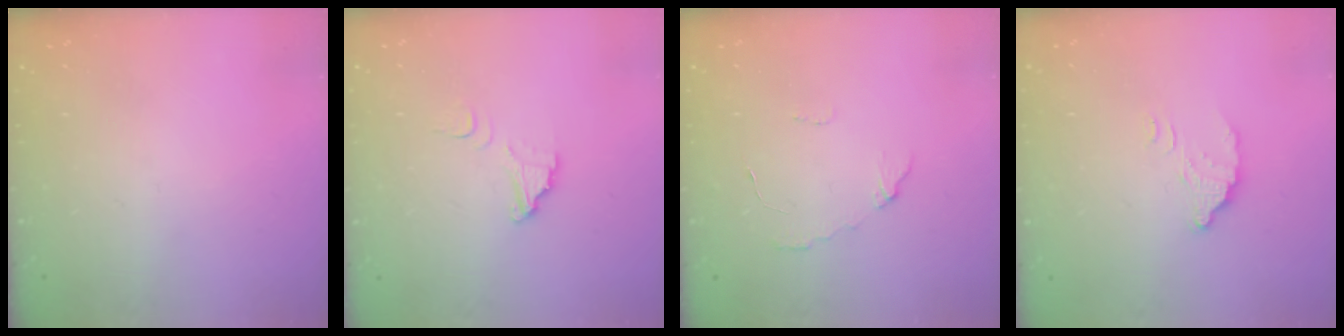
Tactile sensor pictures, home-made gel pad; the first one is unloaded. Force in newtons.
{"total": 4.1, "press": 4.1, "slide": 0.3}
{"total": 4.5, "press": 4.5, "slide": 0.4}
{"total": 6.0, "press": 6.0, "slide": 0.4}